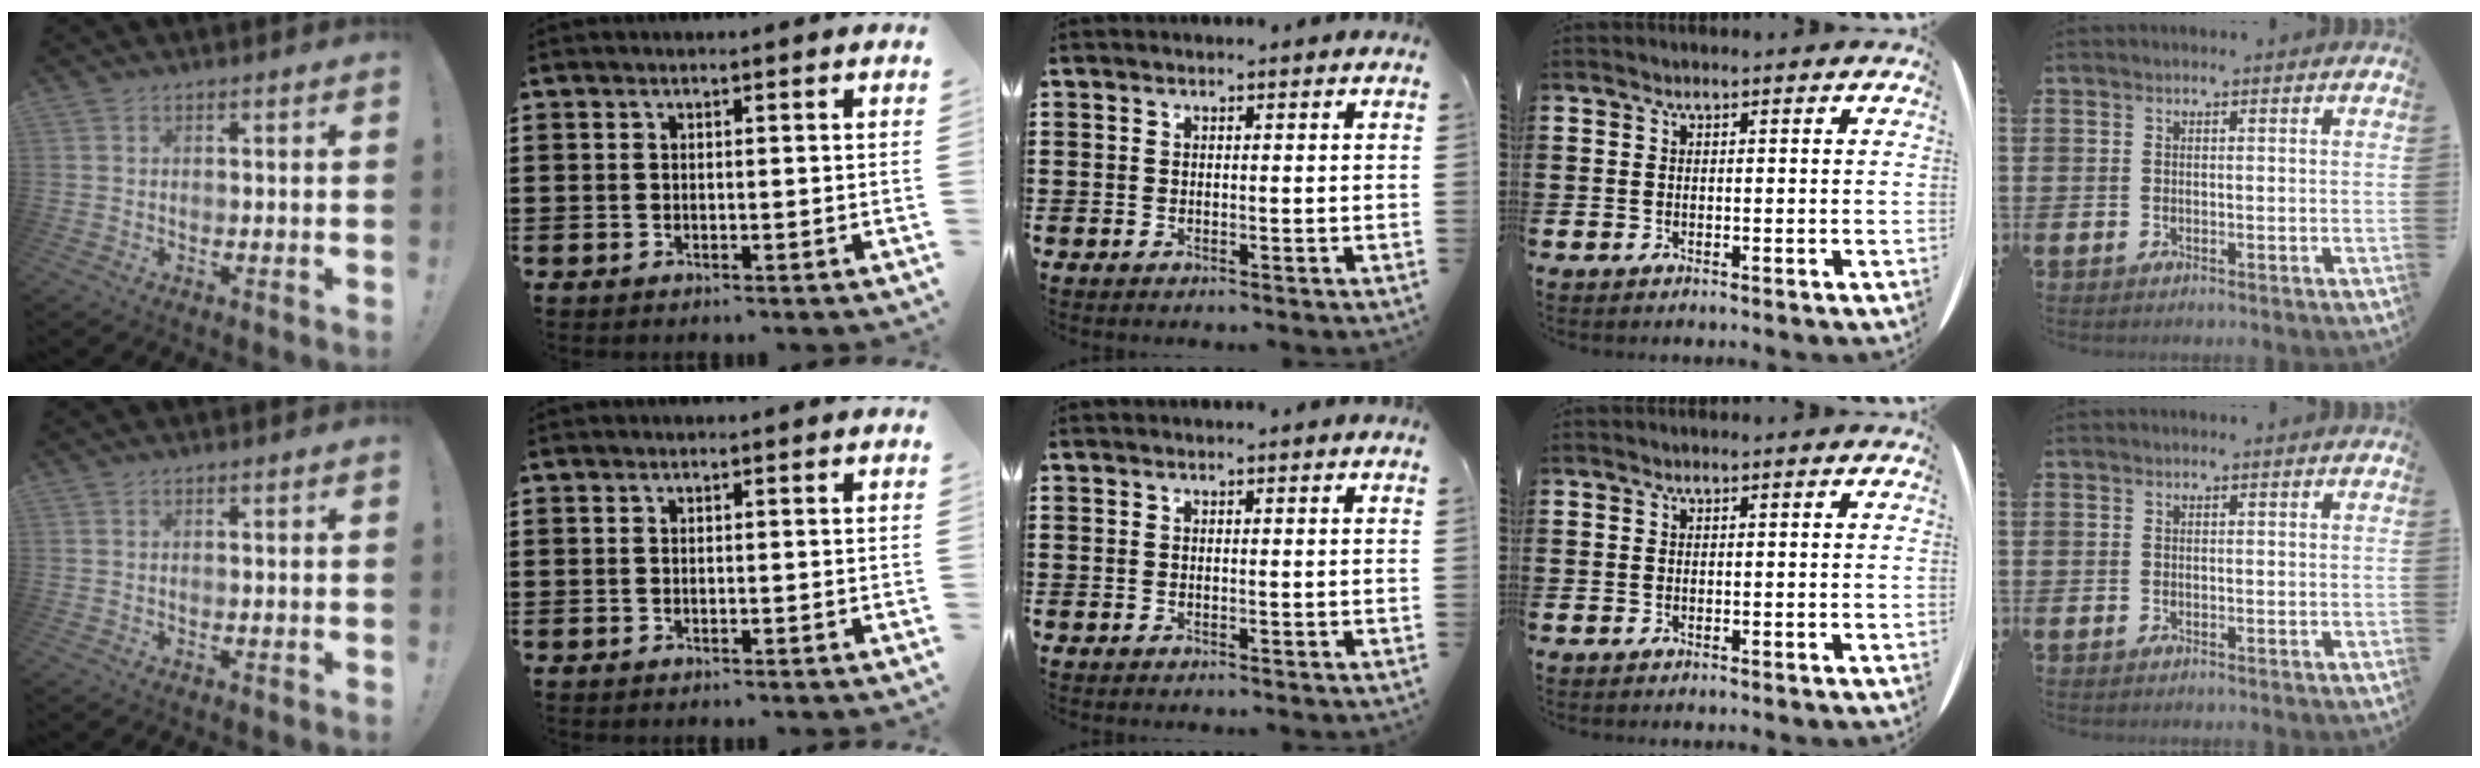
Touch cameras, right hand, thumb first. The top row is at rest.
{}